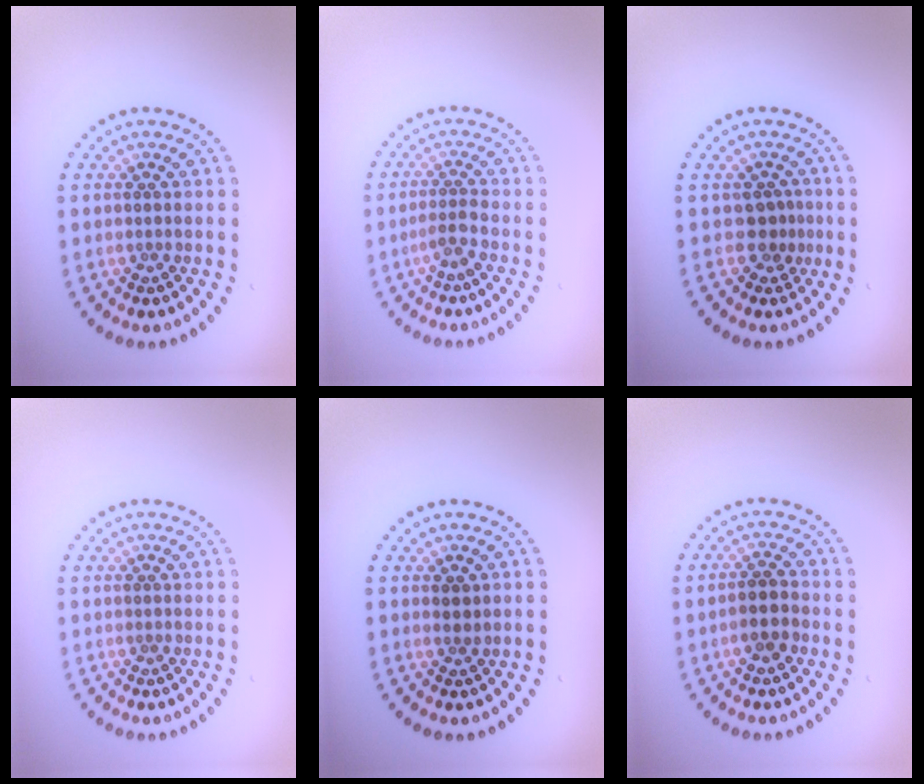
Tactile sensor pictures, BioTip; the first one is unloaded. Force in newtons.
{"total": 1.9, "press": 1.3, "slide": 1.3}
{"total": 1.9, "press": 1.3, "slide": 1.3}
{"total": 0.0}
{"total": 1.0, "press": 0.8, "slide": 0.5}
{"total": 2.4, "press": 2.2, "slide": 0.9}